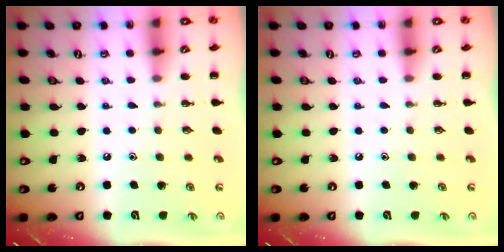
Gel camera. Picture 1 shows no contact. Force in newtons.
{"total": 0.0}